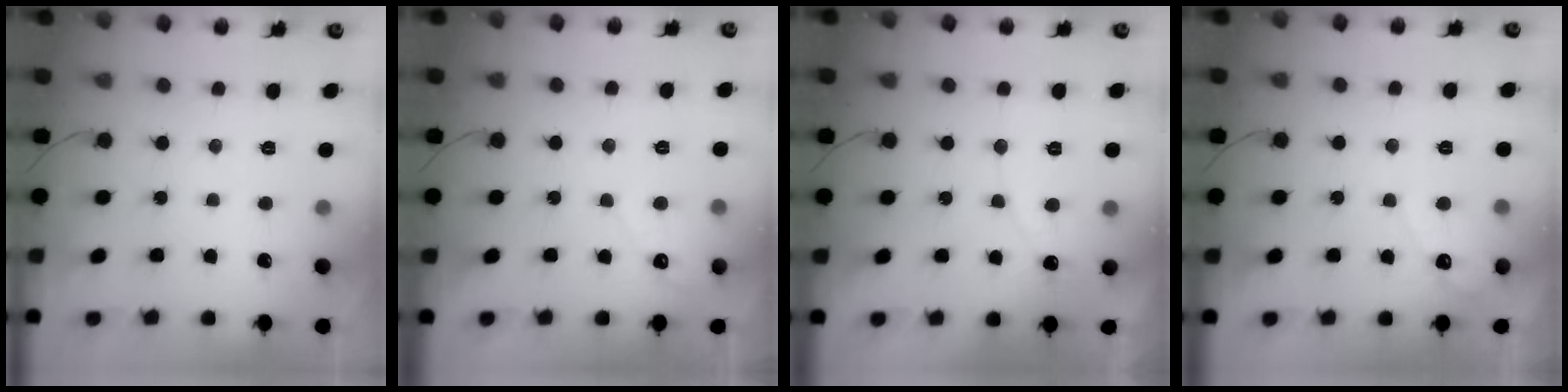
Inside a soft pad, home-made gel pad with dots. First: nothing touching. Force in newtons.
{"total": 2.7, "press": 2.7, "slide": 0.2}
{"total": 3.9, "press": 3.9, "slide": 0.2}
{"total": 3.6, "press": 3.6, "slide": 0.1}